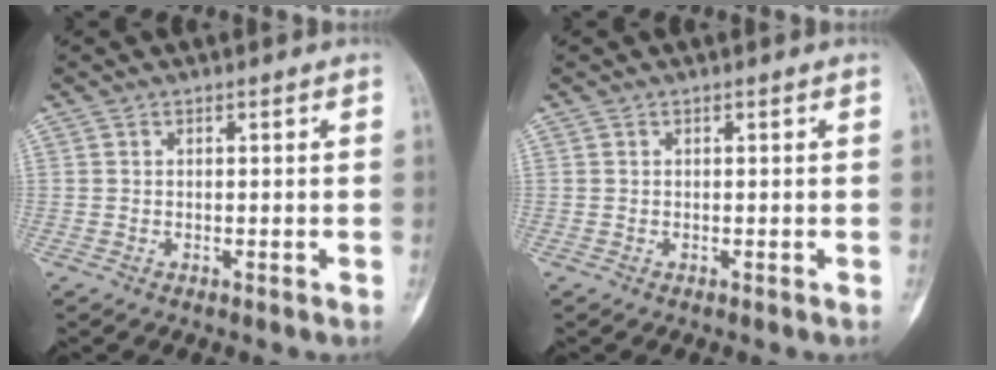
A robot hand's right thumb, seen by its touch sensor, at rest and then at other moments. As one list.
[{"total": 0.0}]